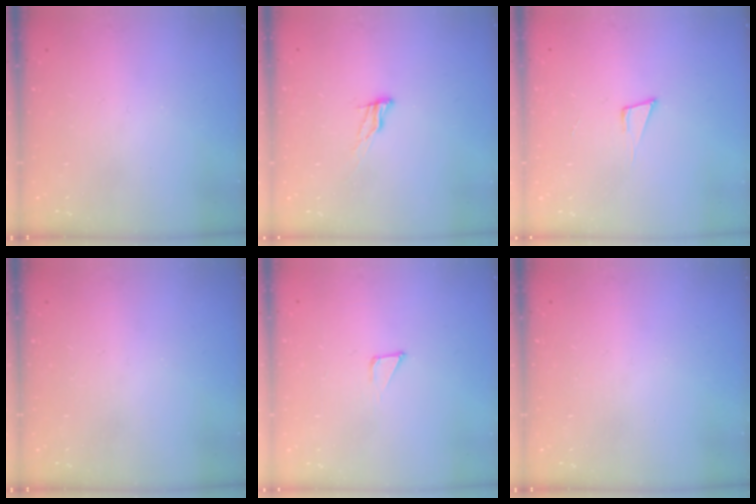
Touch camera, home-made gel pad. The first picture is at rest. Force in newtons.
{"total": 5.1, "press": 5.1, "slide": 0.5}
{"total": 5.7, "press": 4.5, "slide": 3.4}
{"total": 0.0}
{"total": 1.3, "press": 1.3, "slide": 0.0}
{"total": 0.0}